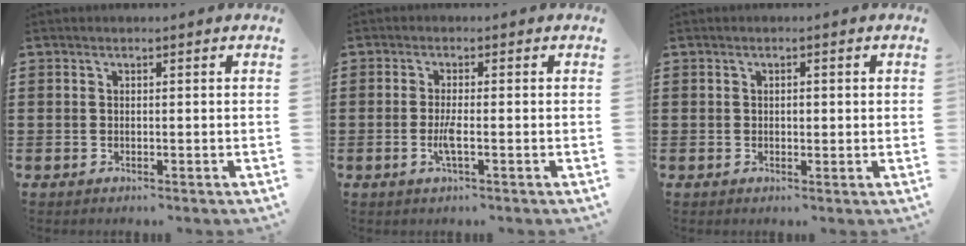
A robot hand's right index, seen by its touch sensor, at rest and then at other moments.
{"total": 3.0, "force": [-1.0, 0.3, 2.9], "torque": [-0.065, -0.009, -0.023]}
{"total": 0.9, "force": [0.0, 0.4, 0.8], "torque": [-0.015, 0.001, 0.000]}